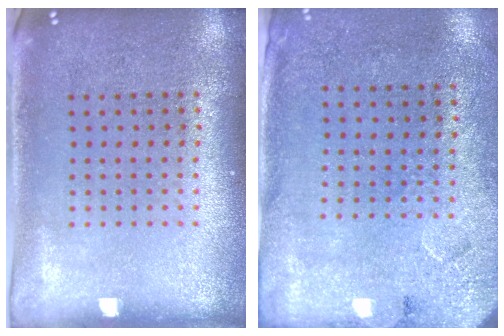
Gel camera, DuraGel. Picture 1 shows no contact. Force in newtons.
{"total": 2.7, "press": 2.2, "slide": 1.6}